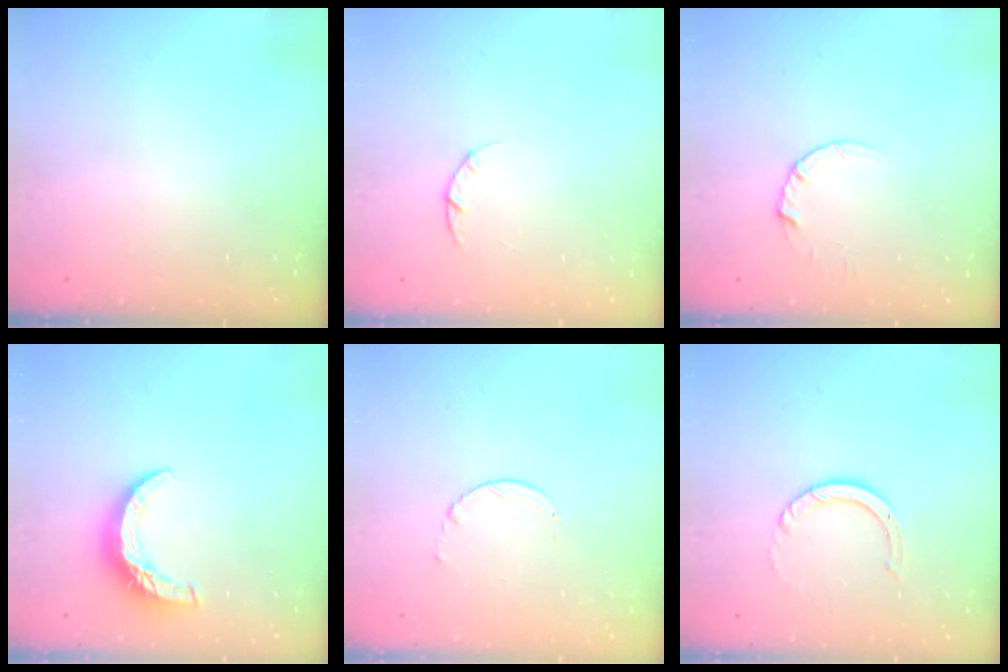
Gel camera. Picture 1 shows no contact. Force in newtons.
{"total": 2.0, "press": 1.9, "slide": 0.4}
{"total": 2.7, "press": 2.7, "slide": 0.2}
{"total": 8.6, "press": 8.5, "slide": 0.8}
{"total": 1.7, "press": 1.7, "slide": 0.2}
{"total": 4.0, "press": 4.0, "slide": 0.3}